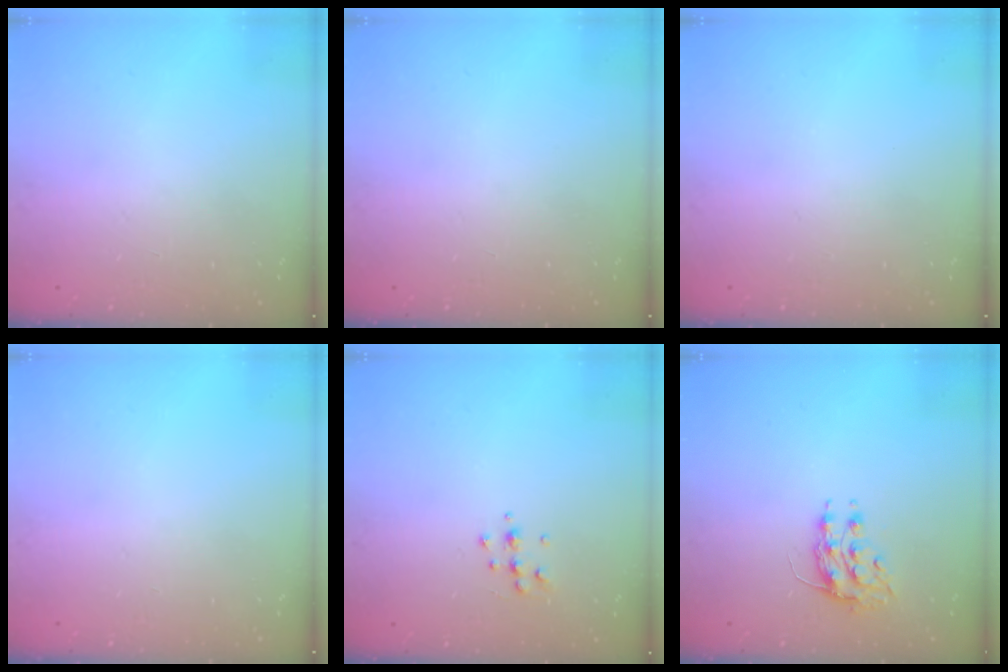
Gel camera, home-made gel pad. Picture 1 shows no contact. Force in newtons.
{"total": 0.0}
{"total": 0.0}
{"total": 0.0}
{"total": 6.3, "press": 6.2, "slide": 1.0}
{"total": 8.1, "press": 8.1, "slide": 0.7}